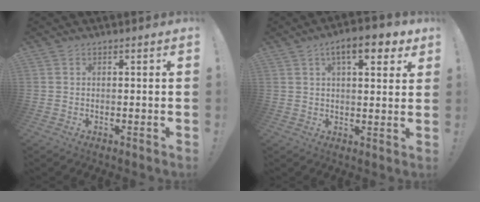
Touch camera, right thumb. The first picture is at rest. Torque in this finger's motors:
{"motor_torque": [0.08, 2.08, 0.87, 0.20, 0.05]}